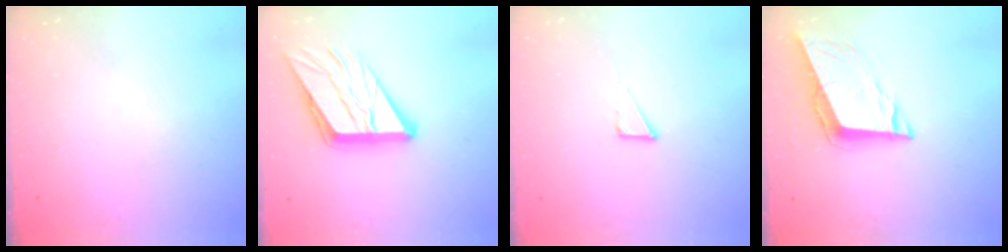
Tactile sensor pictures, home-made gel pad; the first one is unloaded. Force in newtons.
{"total": 18.8, "press": 18.6, "slide": 2.2}
{"total": 3.9, "press": 3.9, "slide": 0.3}
{"total": 10.4, "press": 9.8, "slide": 3.5}